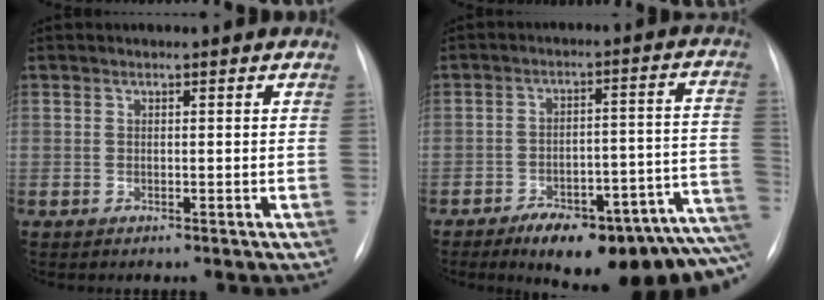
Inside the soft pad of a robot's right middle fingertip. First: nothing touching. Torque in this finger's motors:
{"motor_torque": [1.15, -0.99, 0.34, 0.15]}